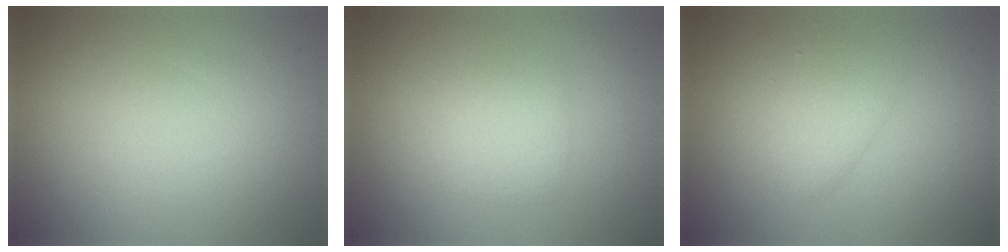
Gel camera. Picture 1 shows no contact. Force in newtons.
{"total": 1.9, "press": 1.9, "slide": 0.1}
{"total": 2.4, "press": 2.4, "slide": 0.2}